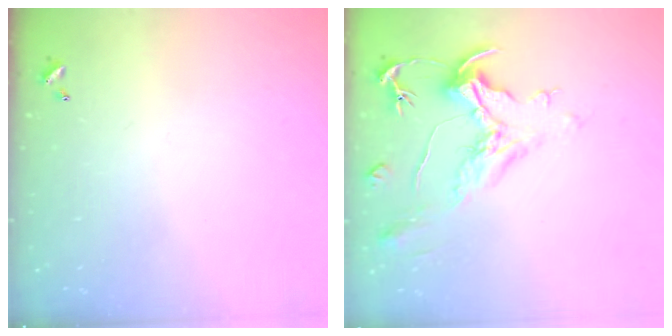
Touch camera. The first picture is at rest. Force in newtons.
{"total": 2.2, "press": 1.8, "slide": 1.3}